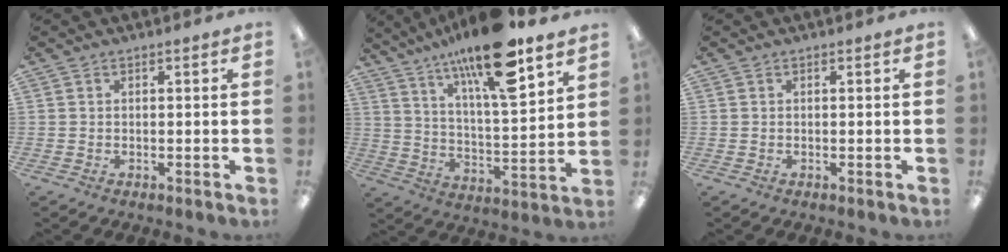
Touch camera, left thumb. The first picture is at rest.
{"total": 18.5, "force": [13.8, 3.8, 11.7], "torque": [-0.196, -0.088, 0.226]}
{"total": 0.0}